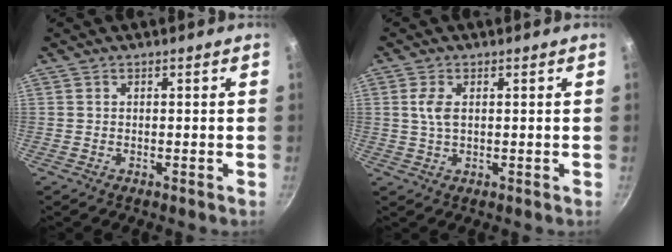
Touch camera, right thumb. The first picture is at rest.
{"total": 3.5, "force": [0.7, 1.8, 2.9], "torque": [-0.062, 0.005, 0.013]}